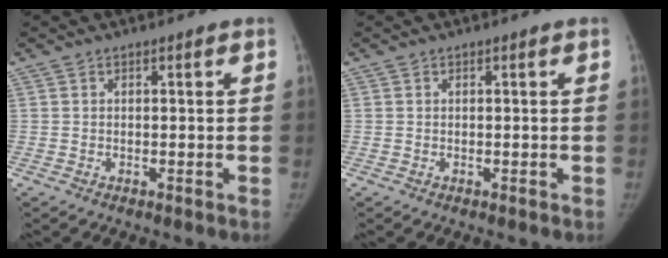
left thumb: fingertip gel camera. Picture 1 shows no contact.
{"total": 0.0}